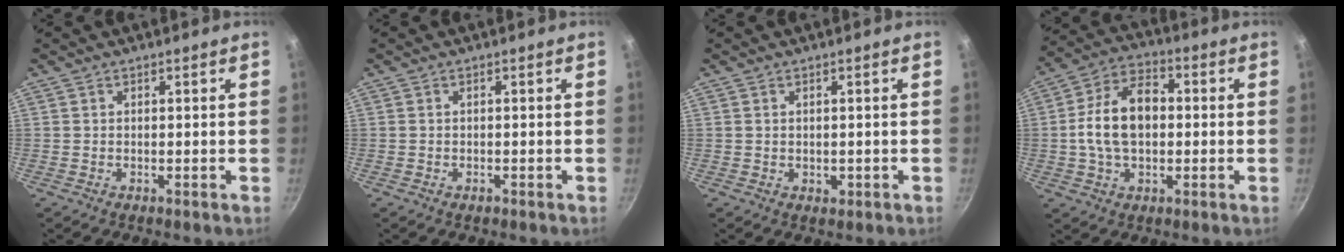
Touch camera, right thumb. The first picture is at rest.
{"total": 0.7, "force": [-0.4, 0.4, 0.4], "torque": [-0.005, 0.002, -0.007]}
{"total": 1.3, "force": [-0.1, 0.9, 0.8], "torque": [-0.009, -0.001, 0.001]}
{"total": 13.2, "force": [0.1, 8.5, 10.1], "torque": [-0.158, 0.030, -0.011]}